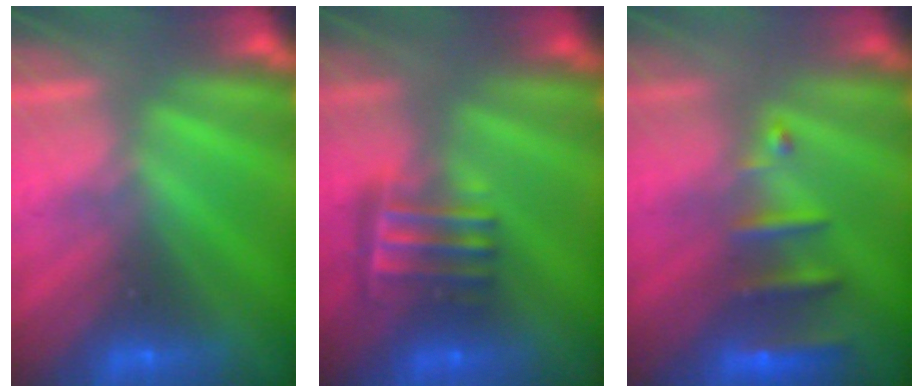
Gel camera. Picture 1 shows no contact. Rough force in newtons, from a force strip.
{"total": 7.3}
{"total": 2.7}